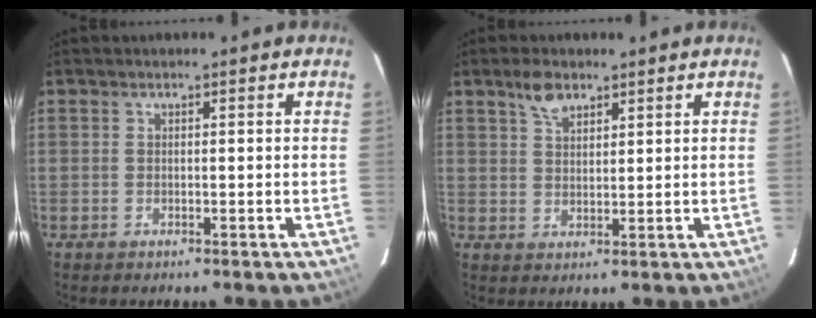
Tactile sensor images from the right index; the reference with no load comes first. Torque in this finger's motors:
{"motor_torque": [0.02, 0.01, 0.03, 0.04]}